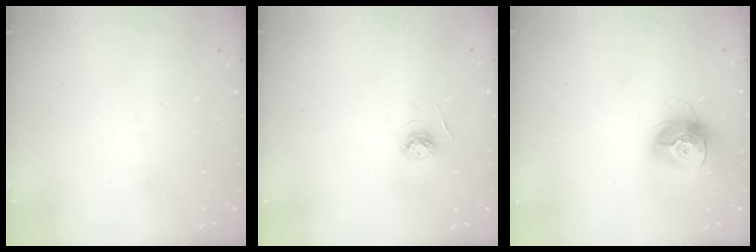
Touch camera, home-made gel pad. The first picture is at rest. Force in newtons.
{"total": 4.4, "press": 4.4, "slide": 0.5}
{"total": 15.0, "press": 14.9, "slide": 1.5}